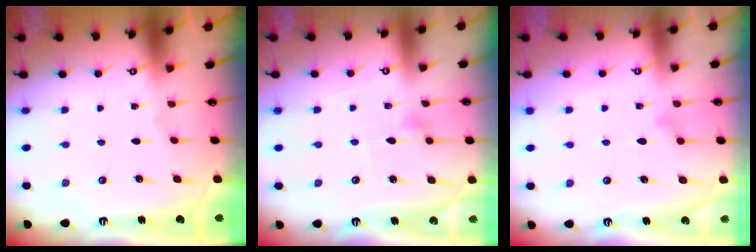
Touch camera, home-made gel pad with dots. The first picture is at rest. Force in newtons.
{"total": 4.7, "press": 4.7, "slide": 0.3}
{"total": 8.0, "press": 8.0, "slide": 0.5}